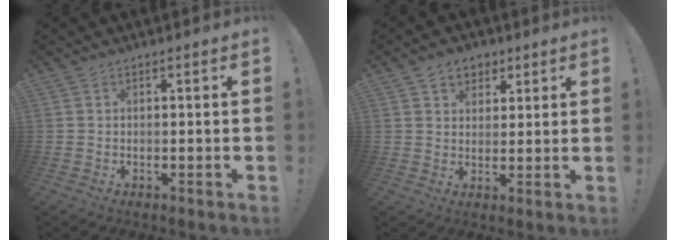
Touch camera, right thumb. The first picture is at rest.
{"total": 6.1, "force": [3.5, 4.6, 2.2], "torque": [-0.018, -0.018, 0.064]}